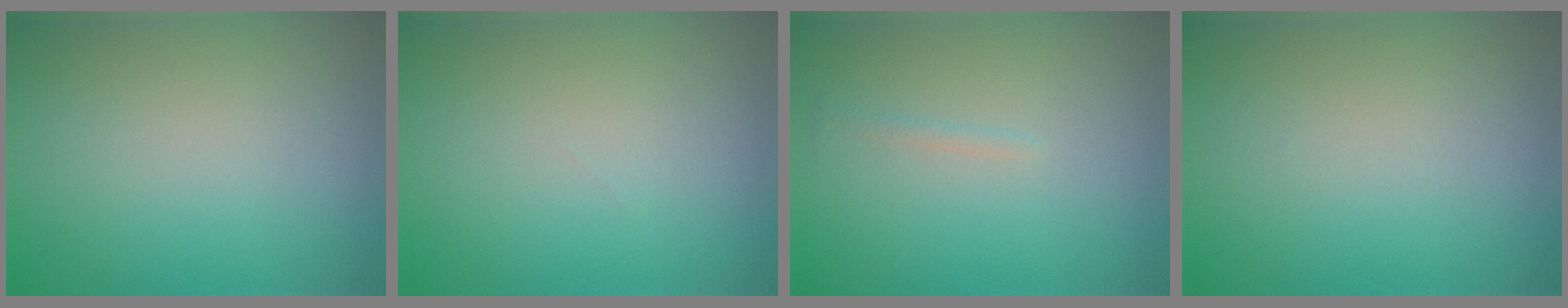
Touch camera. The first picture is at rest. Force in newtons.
{"total": 0.0}
{"total": 0.6, "press": 0.6, "slide": 0.0}
{"total": 0.0}